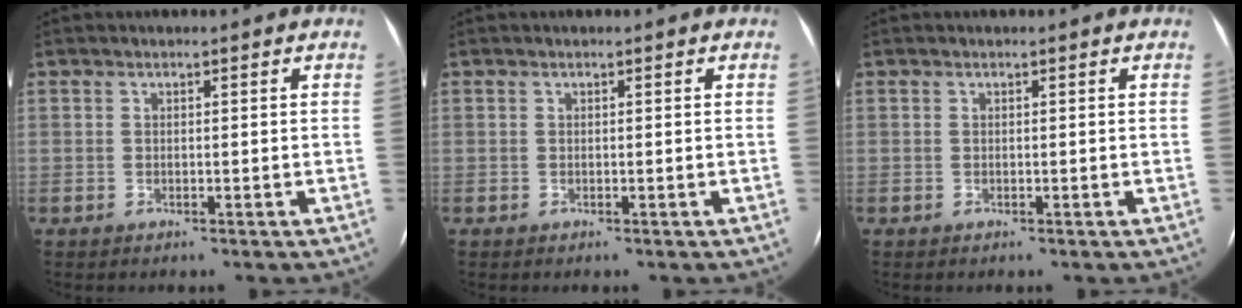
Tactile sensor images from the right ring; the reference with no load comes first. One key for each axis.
{"total": 0.0}
{"total": 0.0}